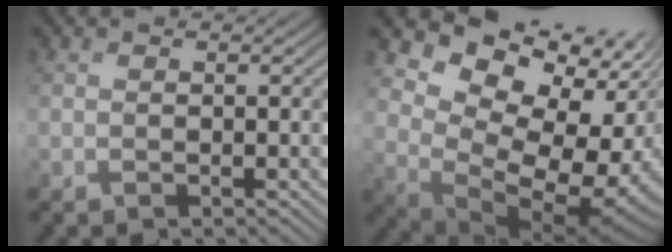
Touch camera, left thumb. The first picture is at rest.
{"total": 13.9, "force": [2.8, 9.6, 9.7], "torque": [-0.166, -0.015, 0.076]}